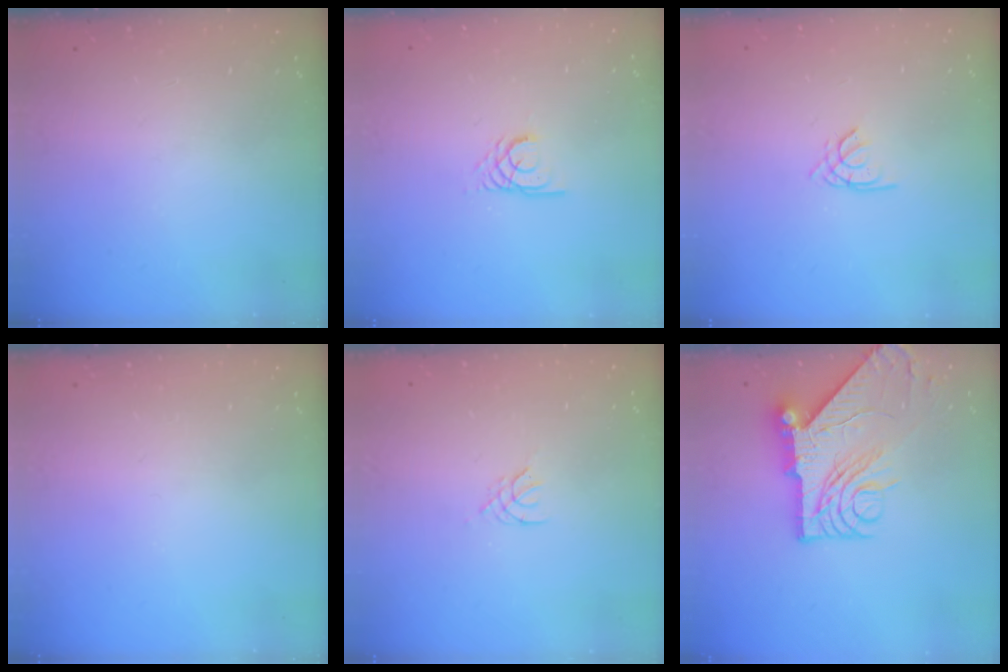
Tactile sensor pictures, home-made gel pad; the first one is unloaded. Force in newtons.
{"total": 2.3, "press": 2.3, "slide": 0.1}
{"total": 1.2, "press": 1.1, "slide": 0.3}
{"total": 0.0}
{"total": 2.0, "press": 1.9, "slide": 0.4}
{"total": 13.5, "press": 13.4, "slide": 1.7}